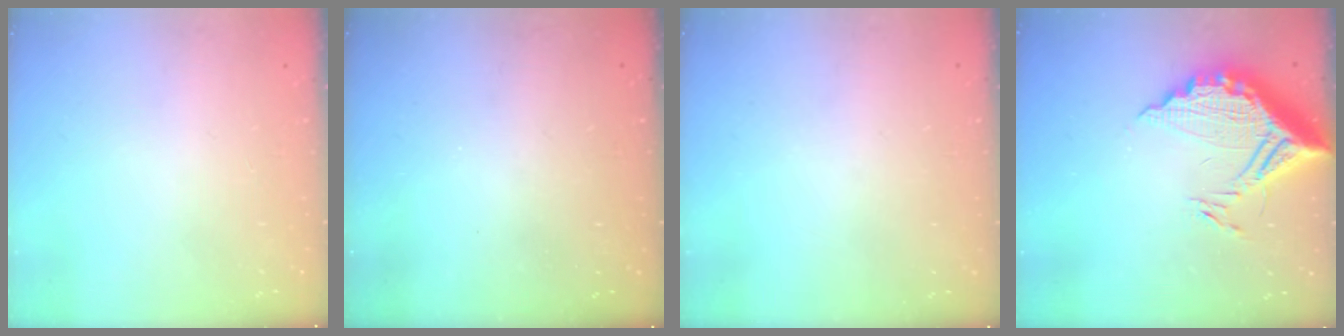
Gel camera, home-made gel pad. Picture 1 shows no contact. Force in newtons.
{"total": 3.1, "press": 3.1, "slide": 0.1}
{"total": 3.3, "press": 3.1, "slide": 1.1}
{"total": 16.3, "press": 16.3, "slide": 1.3}